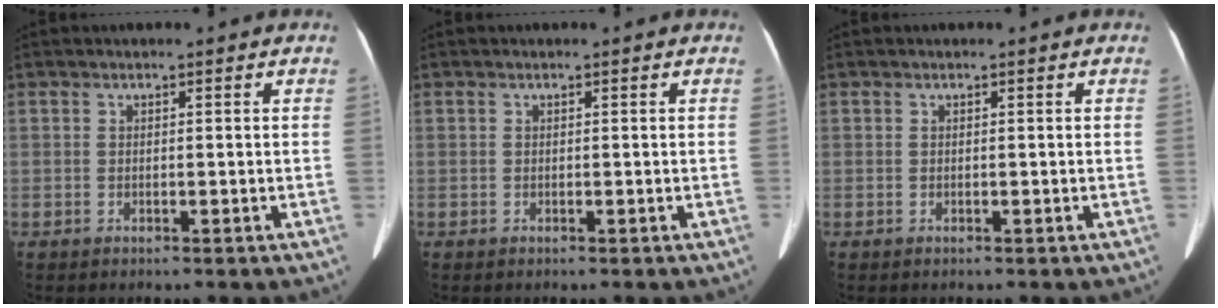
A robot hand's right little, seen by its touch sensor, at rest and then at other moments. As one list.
[{"total": 0.0}, {"total": 0.0}]